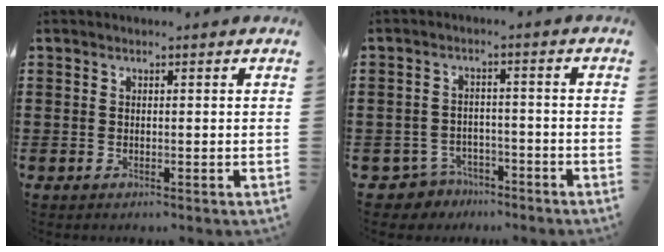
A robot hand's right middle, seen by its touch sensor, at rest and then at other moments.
{"total": 3.5, "force": [-3.3, 1.3, 0.1], "torque": [-0.018, 0.001, -0.072]}